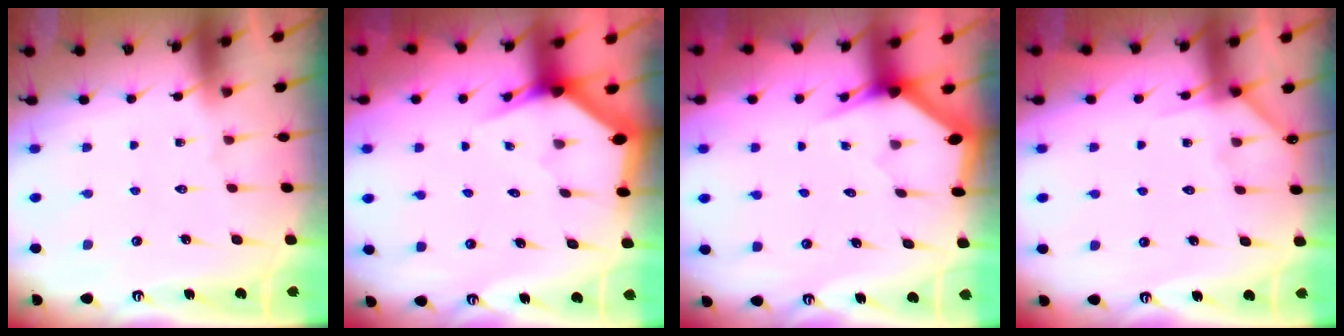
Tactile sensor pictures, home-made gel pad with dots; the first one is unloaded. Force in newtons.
{"total": 3.7, "press": 3.7, "slide": 0.1}
{"total": 2.9, "press": 2.9, "slide": 0.0}
{"total": 4.9, "press": 4.8, "slide": 0.7}